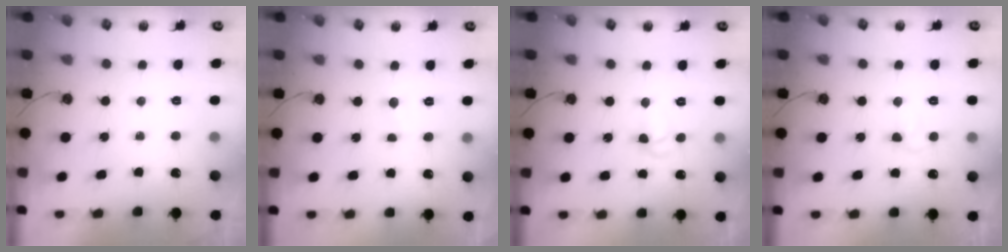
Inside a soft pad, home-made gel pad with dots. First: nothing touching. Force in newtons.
{"total": 1.7, "press": 1.6, "slide": 0.6}
{"total": 5.0, "press": 4.9, "slide": 0.7}
{"total": 5.7, "press": 5.7, "slide": 0.5}